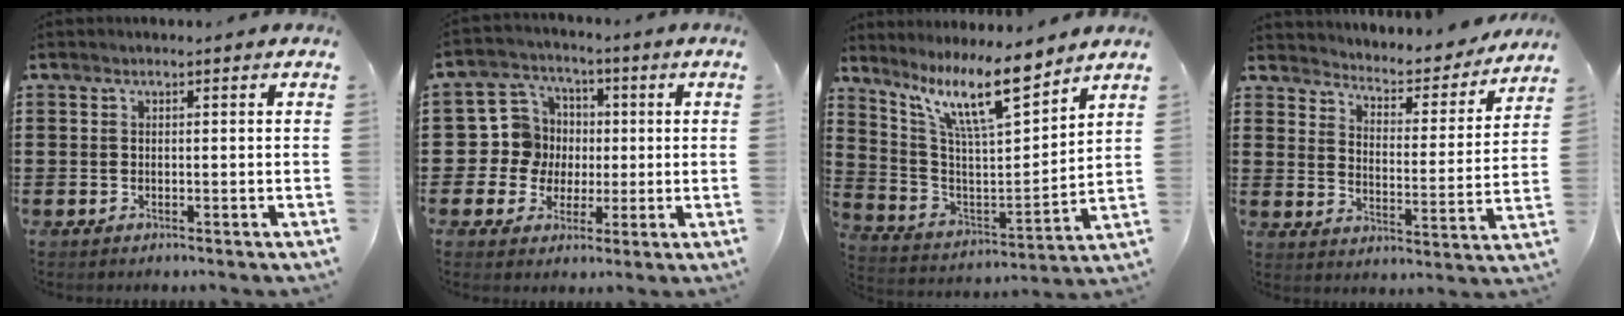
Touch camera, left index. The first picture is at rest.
{"total": 7.7, "force": [0.8, 7.5, 1.1], "torque": [-0.066, 0.008, 0.020]}
{"total": 12.5, "force": [9.2, 2.5, 8.1], "torque": [-0.176, -0.042, 0.159]}
{"total": 3.5, "force": [3.5, 0.3, 0.2], "torque": [-0.031, -0.037, 0.051]}